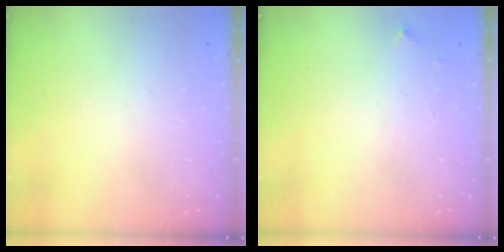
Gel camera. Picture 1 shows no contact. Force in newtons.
{"total": 2.5, "press": 2.5, "slide": 0.4}